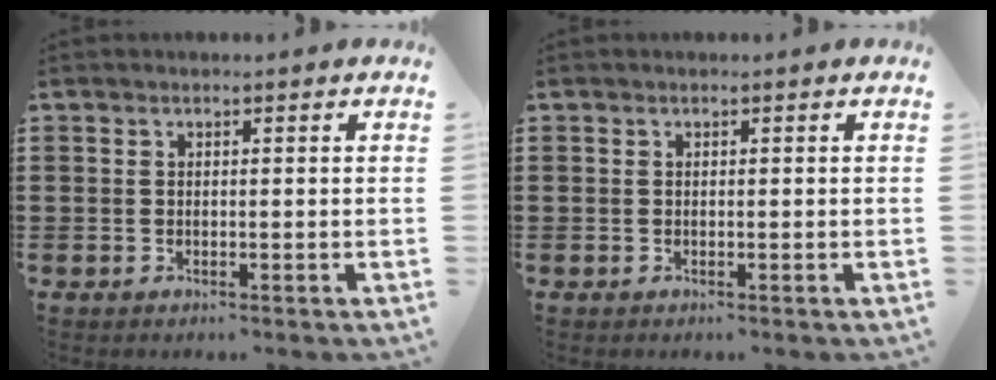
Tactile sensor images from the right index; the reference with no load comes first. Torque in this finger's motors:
{"motor_torque": [0.04, 0.16, 0.00, -0.01]}